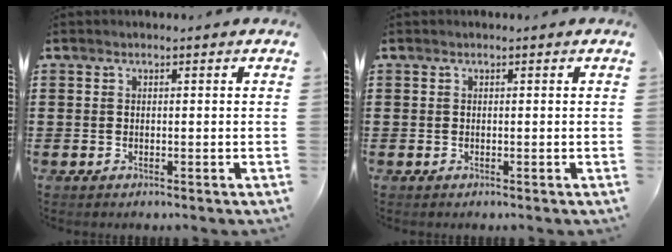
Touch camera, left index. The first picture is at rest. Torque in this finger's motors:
{"motor_torque": [0.00, 0.01, 0.00, 0.00]}